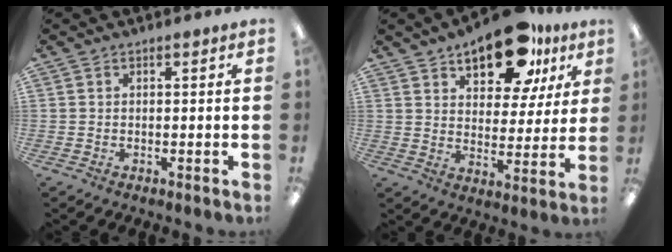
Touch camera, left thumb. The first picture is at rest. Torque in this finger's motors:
{"motor_torque": [0.27, 0.68, 0.74, -0.90, 0.10]}